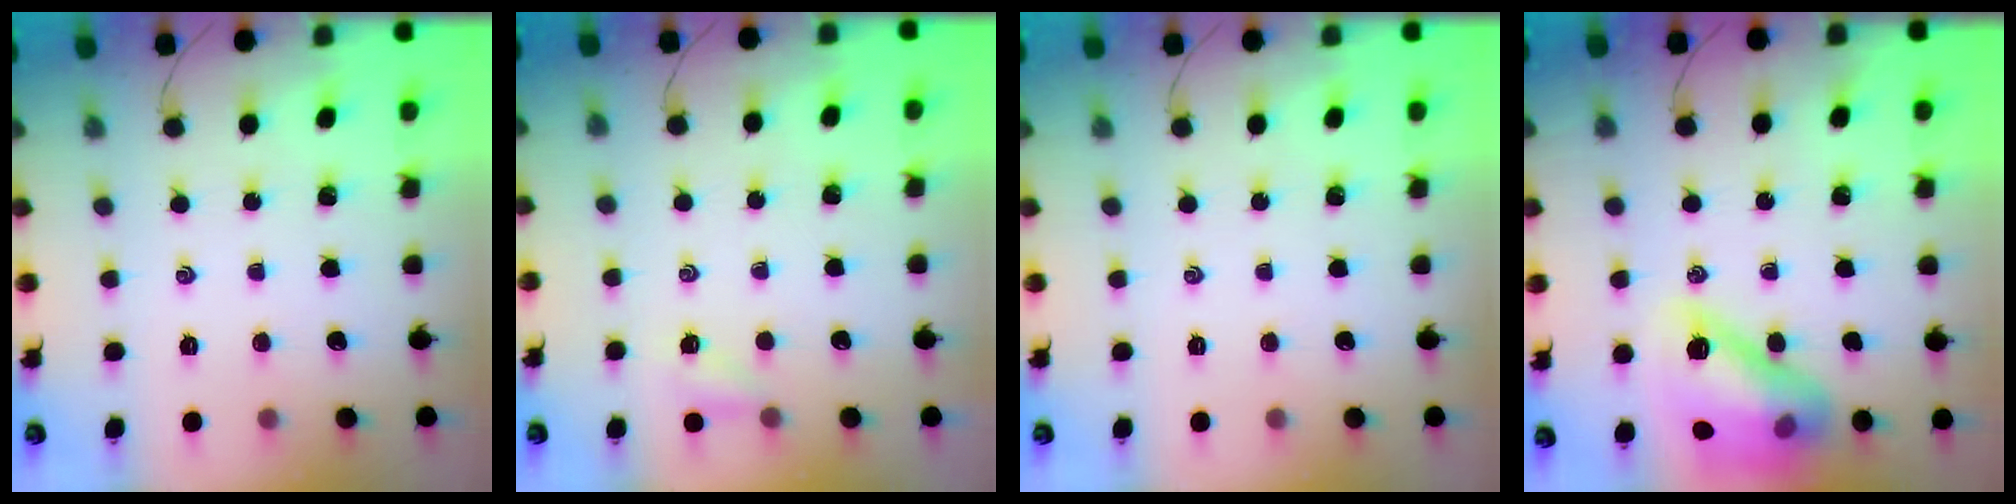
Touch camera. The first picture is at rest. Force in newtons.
{"total": 2.4, "press": 2.3, "slide": 0.9}
{"total": 0.0}
{"total": 16.2, "press": 16.1, "slide": 2.0}